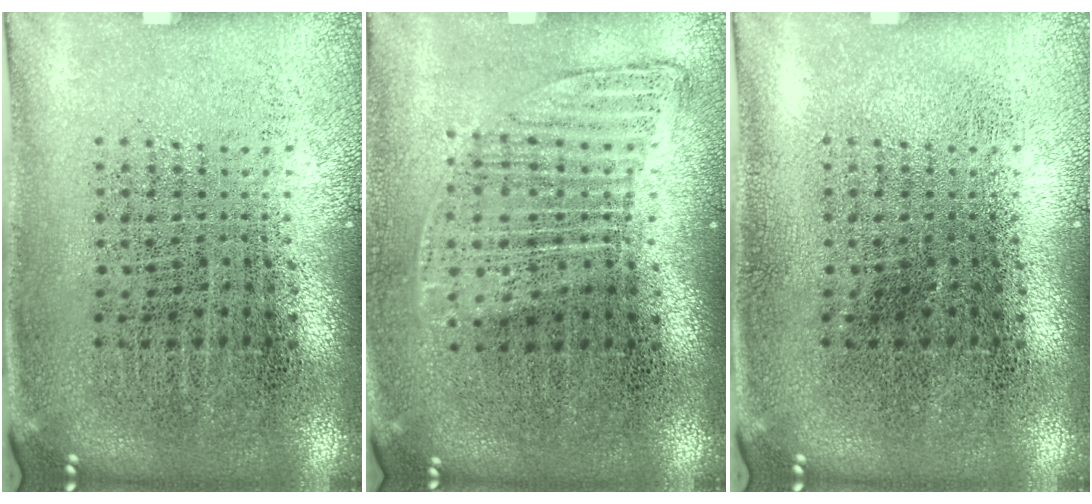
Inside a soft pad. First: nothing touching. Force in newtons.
{"total": 1.2, "press": 1.0, "slide": 0.6}
{"total": 0.0}